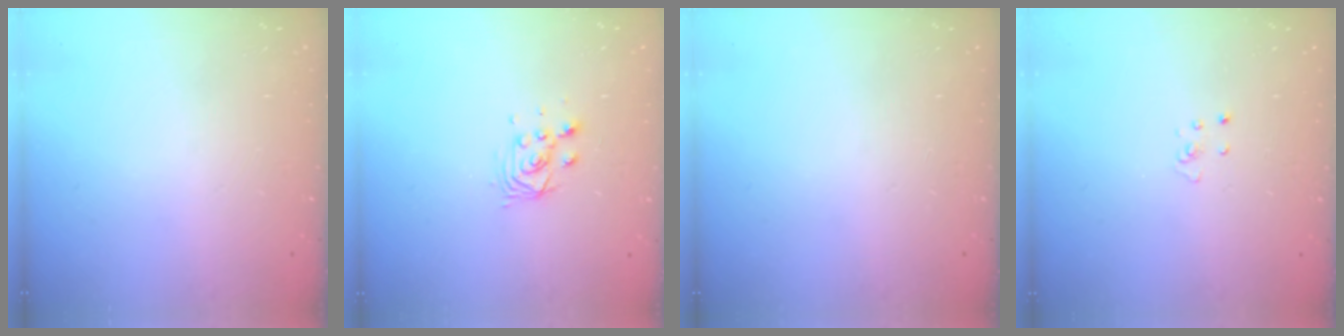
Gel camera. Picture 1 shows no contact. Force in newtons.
{"total": 5.0, "press": 5.0, "slide": 0.3}
{"total": 0.0}
{"total": 2.3, "press": 2.3, "slide": 0.2}